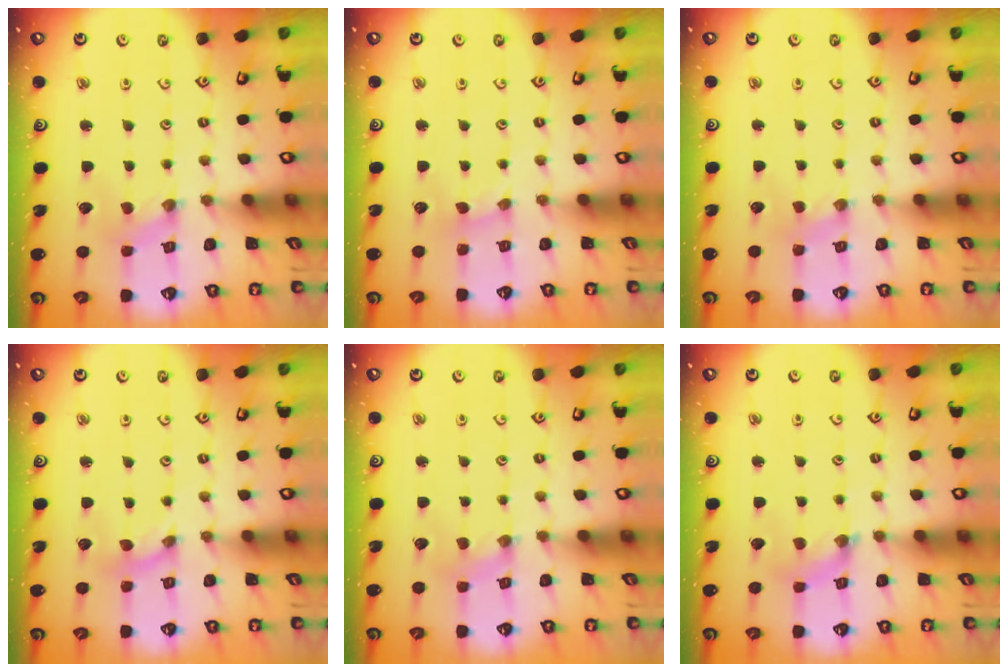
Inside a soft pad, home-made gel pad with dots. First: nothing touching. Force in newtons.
{"total": 1.1, "press": 1.1, "slide": 0.3}
{"total": 2.4, "press": 2.4, "slide": 0.4}
{"total": 0.0}
{"total": 2.2, "press": 2.2, "slide": 0.5}
{"total": 2.1, "press": 2.1, "slide": 0.4}